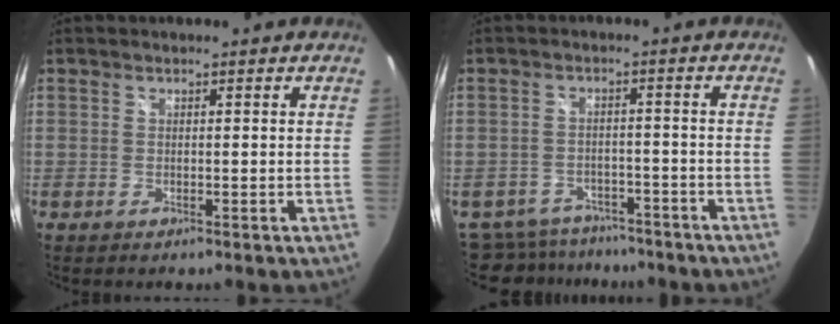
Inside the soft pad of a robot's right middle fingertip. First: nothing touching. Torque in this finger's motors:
{"motor_torque": [-0.58, -0.58, -0.21, -0.05]}